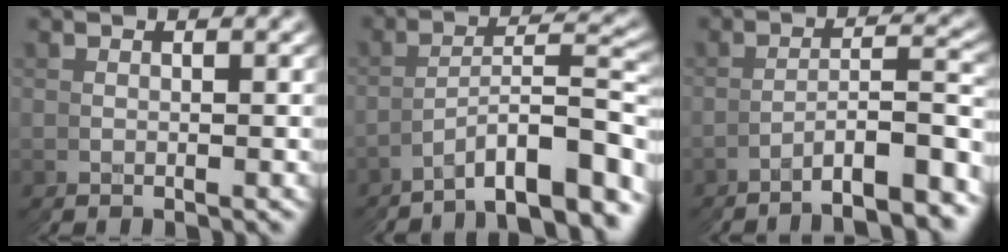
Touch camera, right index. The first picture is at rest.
{"total": 5.4, "force": [-3.8, -1.1, 3.7], "torque": [-0.054, 0.014, -0.067]}
{"total": 5.4, "force": [-4.6, -1.7, 2.1], "torque": [-0.027, 0.016, -0.080]}